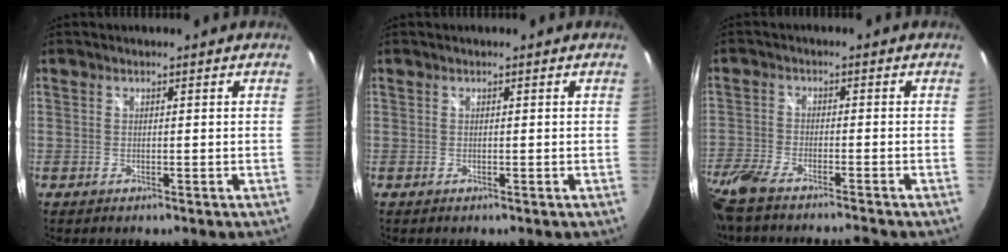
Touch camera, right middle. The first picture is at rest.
{"total": 0.0}
{"total": 12.1, "force": [-10.2, 1.9, 6.2], "torque": [-0.167, -0.036, -0.192]}